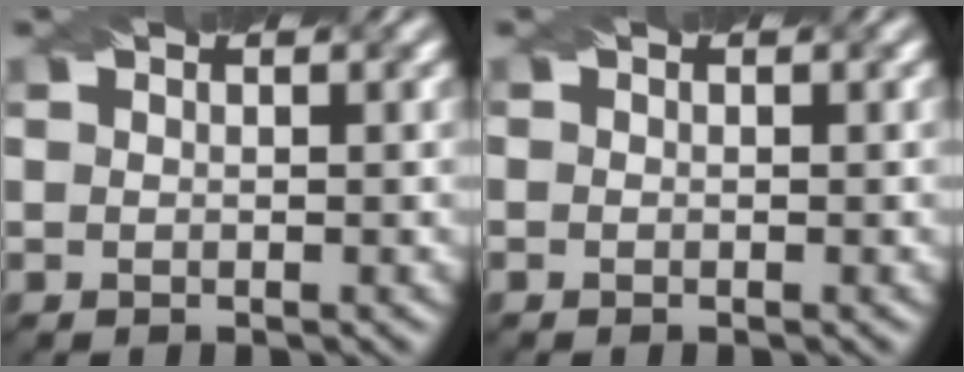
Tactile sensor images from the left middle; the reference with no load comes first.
{"total": 0.0}